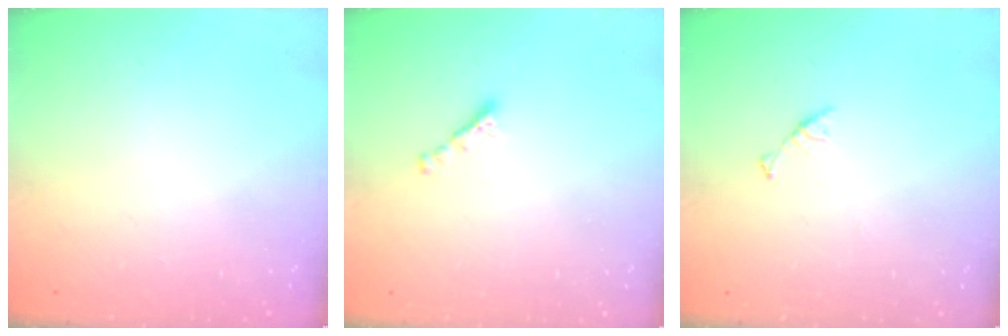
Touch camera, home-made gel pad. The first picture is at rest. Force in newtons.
{"total": 2.7, "press": 2.7, "slide": 0.2}
{"total": 3.0, "press": 3.0, "slide": 0.3}